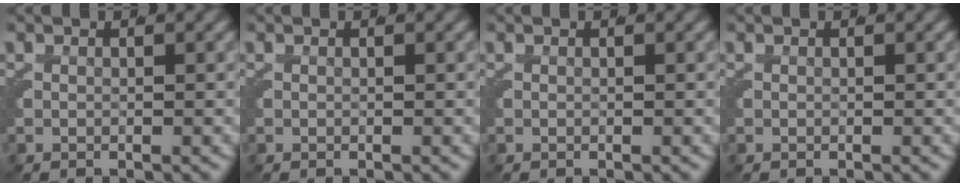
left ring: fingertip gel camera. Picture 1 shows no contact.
{"total": 0.0}
{"total": 0.0}
{"total": 0.0}